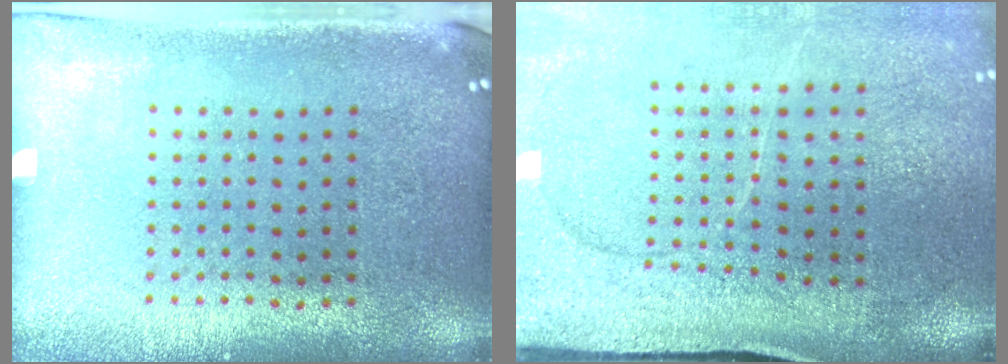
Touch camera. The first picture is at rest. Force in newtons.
{"total": 3.9, "press": 3.2, "slide": 2.3}